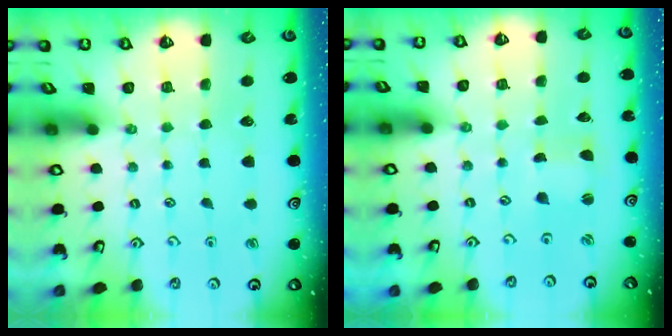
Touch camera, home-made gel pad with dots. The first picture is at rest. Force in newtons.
{"total": 0.8, "press": 0.8, "slide": 0.0}